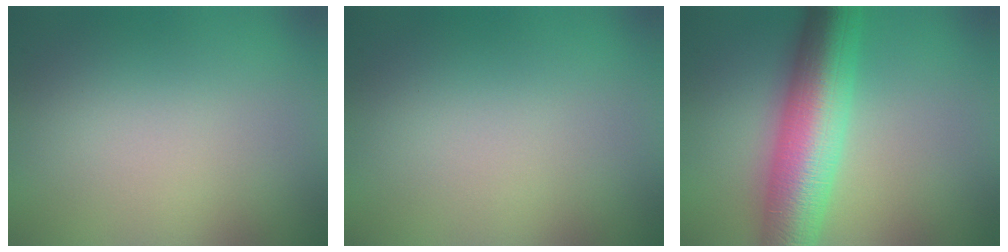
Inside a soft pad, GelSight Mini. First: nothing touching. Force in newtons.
{"total": 0.0}
{"total": 10.2, "press": 10.2, "slide": 0.1}